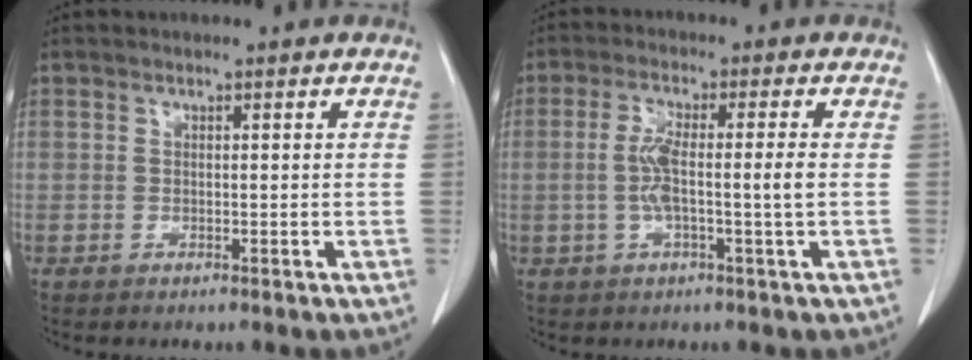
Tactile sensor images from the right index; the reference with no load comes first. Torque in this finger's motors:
{"motor_torque": [-0.03, 0.07, 0.31, 0.08]}